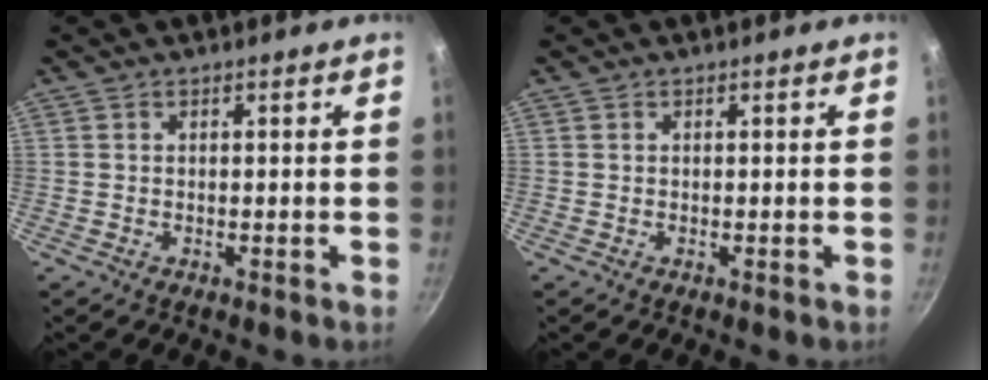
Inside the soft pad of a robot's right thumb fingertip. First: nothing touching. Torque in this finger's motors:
{"motor_torque": [-0.26, 0.02, -0.04, 0.10, -0.02]}